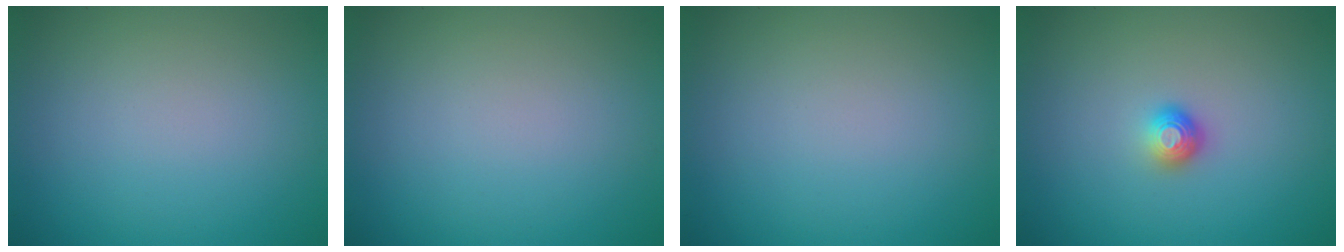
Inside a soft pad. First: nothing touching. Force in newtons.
{"total": 0.0}
{"total": 0.0}
{"total": 1.5, "press": 1.1, "slide": 1.0}